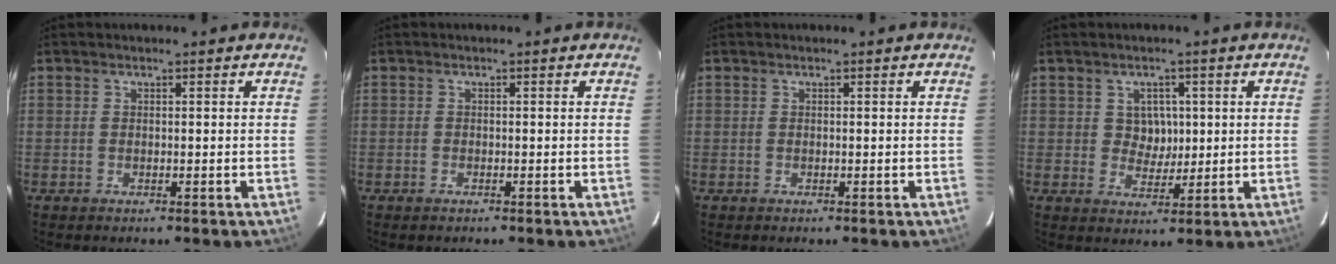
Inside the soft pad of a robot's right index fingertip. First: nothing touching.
{"total": 0.7, "force": [-0.6, 0.4, 0.1], "torque": [-0.004, -0.001, -0.011]}
{"total": 0.0}
{"total": 4.2, "force": [0.9, 3.8, 1.6], "torque": [-0.023, 0.009, 0.016]}